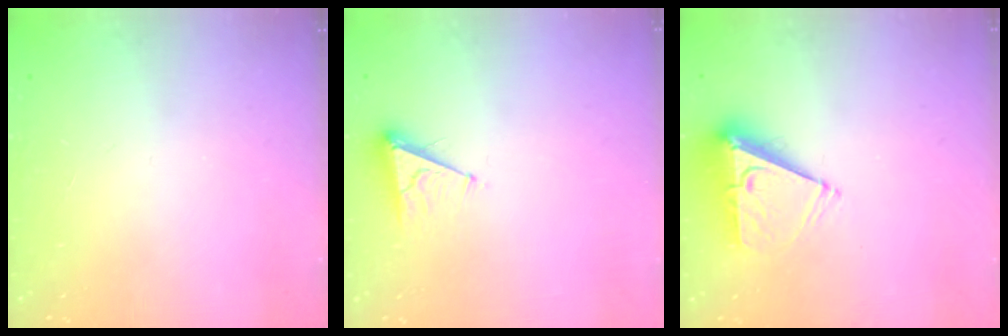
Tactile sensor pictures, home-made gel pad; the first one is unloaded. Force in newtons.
{"total": 5.4, "press": 5.3, "slide": 0.6}
{"total": 7.0, "press": 7.0, "slide": 0.3}